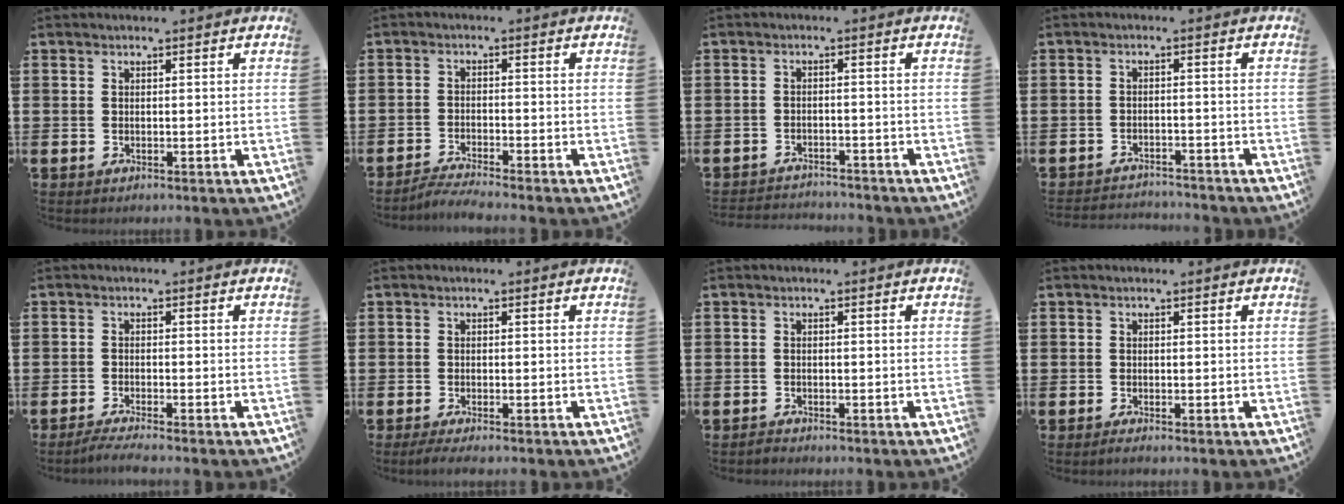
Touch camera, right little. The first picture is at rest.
{"total": 2.4, "force": [-2.3, -0.2, 0.7], "torque": [-0.012, 0.003, -0.046]}
{"total": 2.2, "force": [-2.2, 0.0, -0.3], "torque": [-0.001, 0.002, -0.050]}
{"total": 2.3, "force": [-2.3, 0.1, -0.3], "torque": [-0.003, 0.003, -0.051]}
{"total": 1.8, "force": [-1.4, -0.1, 1.1], "torque": [-0.017, 0.001, -0.027]}
{"total": 1.1, "force": [-0.7, 0.1, 0.9], "torque": [-0.014, -0.003, -0.014]}
{"total": 0.7, "force": [-0.7, 0.1, 0.1], "torque": [-0.005, -0.002, -0.015]}
{"total": 0.6, "force": [-0.4, 0.0, 0.5], "torque": [-0.008, -0.003, -0.008]}